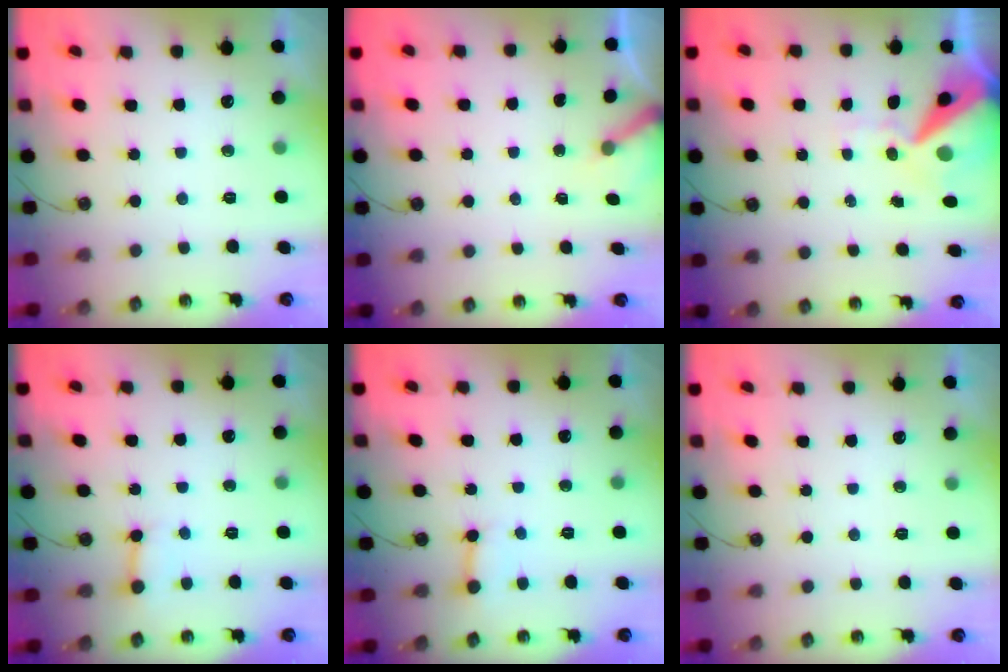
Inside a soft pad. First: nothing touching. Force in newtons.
{"total": 2.5, "press": 2.5, "slide": 0.3}
{"total": 13.1, "press": 13.0, "slide": 1.7}
{"total": 2.8, "press": 2.8, "slide": 0.2}
{"total": 2.8, "press": 2.8, "slide": 0.2}
{"total": 0.0}